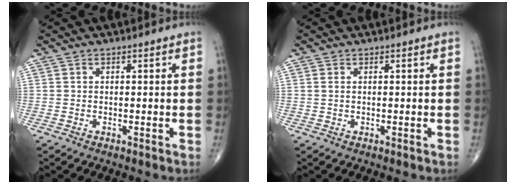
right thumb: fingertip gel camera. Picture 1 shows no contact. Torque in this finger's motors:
{"motor_torque": [0.04, -0.08, 0.22, 0.07, 0.00]}